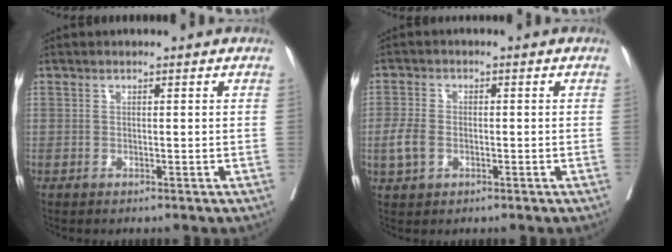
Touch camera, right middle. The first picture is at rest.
{"total": 3.7, "force": [-0.9, 2.5, 2.6], "torque": [-0.065, 0.003, -0.017]}